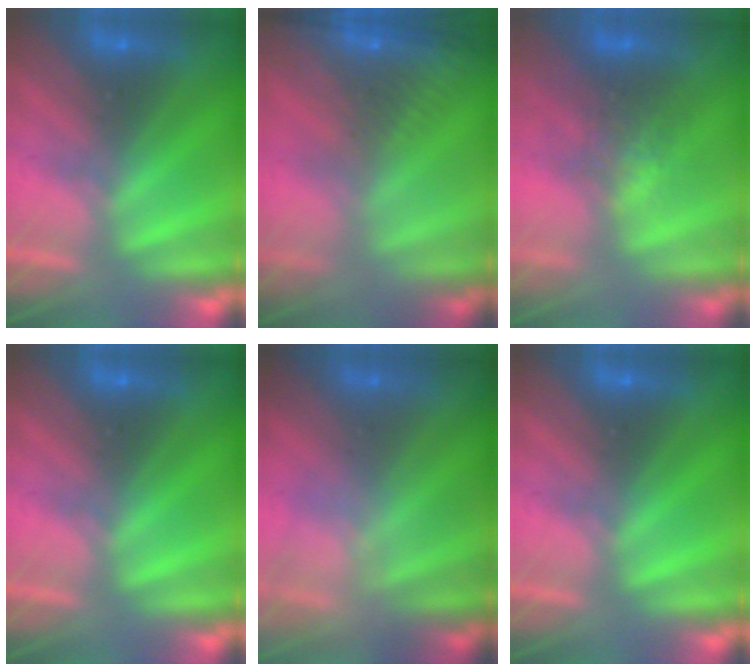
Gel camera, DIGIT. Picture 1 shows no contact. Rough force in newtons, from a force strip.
{"total": 8.8}
{"total": 2.6}
{"total": 0.0}
{"total": 2.3}
{"total": 0.0}